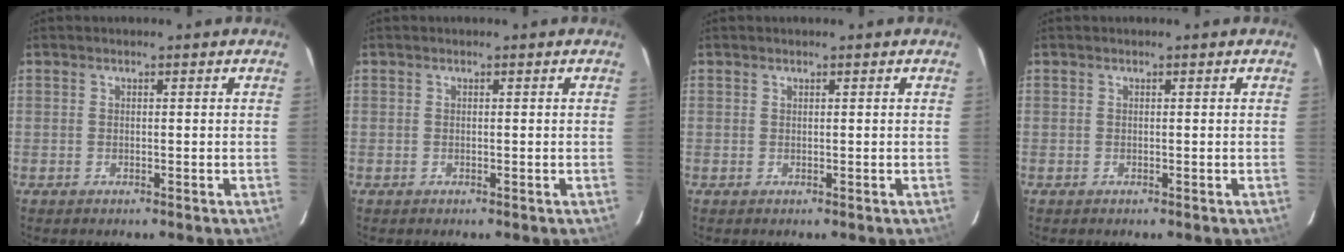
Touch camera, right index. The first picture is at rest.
{"total": 0.0}
{"total": 0.0}
{"total": 0.0}